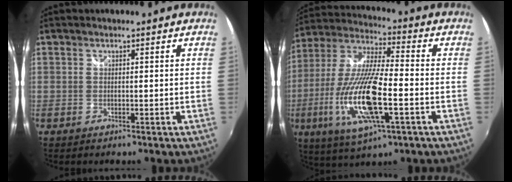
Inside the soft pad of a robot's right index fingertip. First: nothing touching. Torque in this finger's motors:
{"motor_torque": [2.14, 0.00, 1.05, 0.21]}